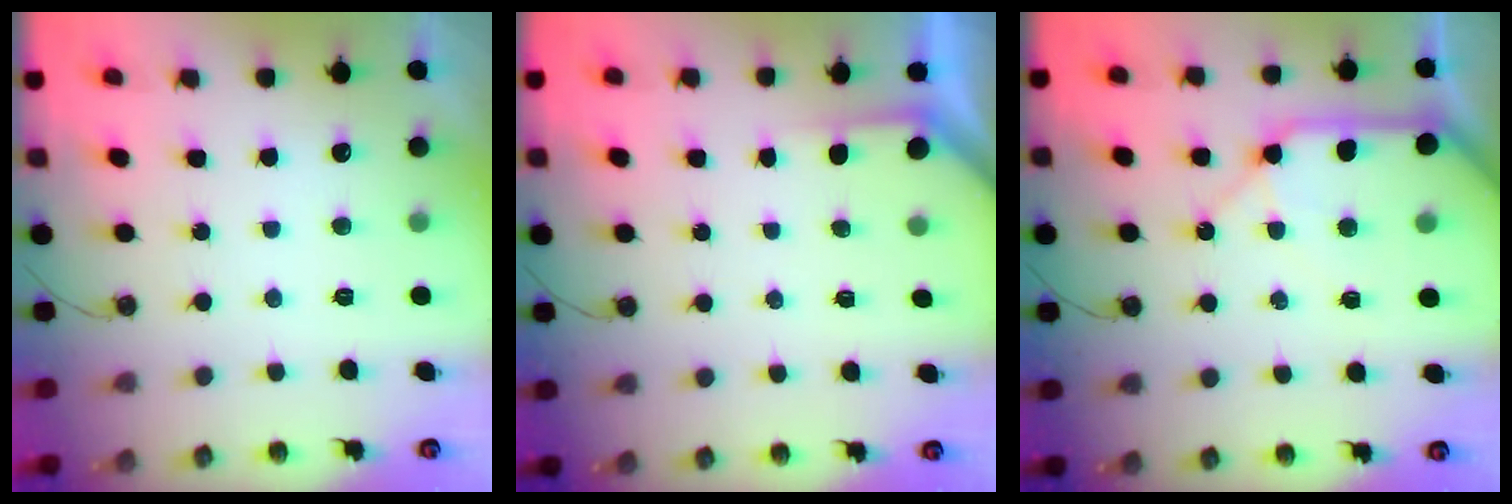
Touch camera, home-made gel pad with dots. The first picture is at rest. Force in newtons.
{"total": 2.2, "press": 2.2, "slide": 0.3}
{"total": 11.7, "press": 11.6, "slide": 1.5}